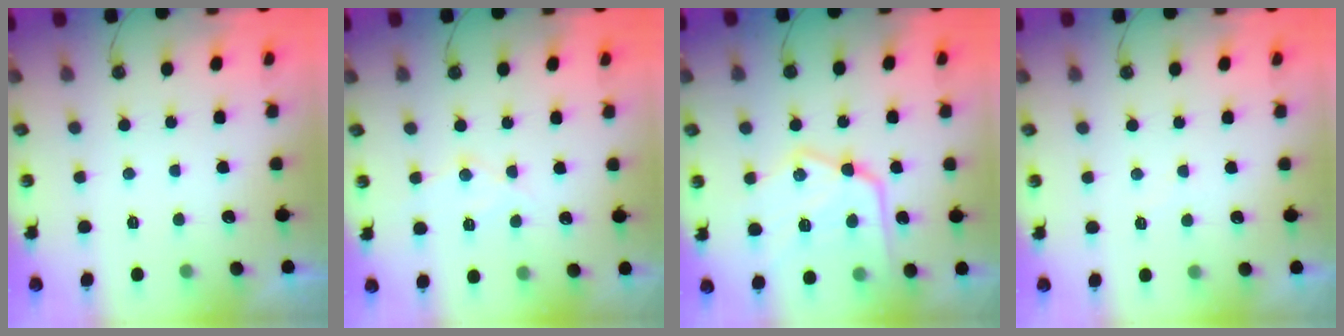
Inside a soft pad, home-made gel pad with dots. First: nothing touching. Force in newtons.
{"total": 8.7, "press": 8.7, "slide": 0.7}
{"total": 20.6, "press": 20.6, "slide": 1.9}
{"total": 4.5, "press": 4.4, "slide": 0.6}